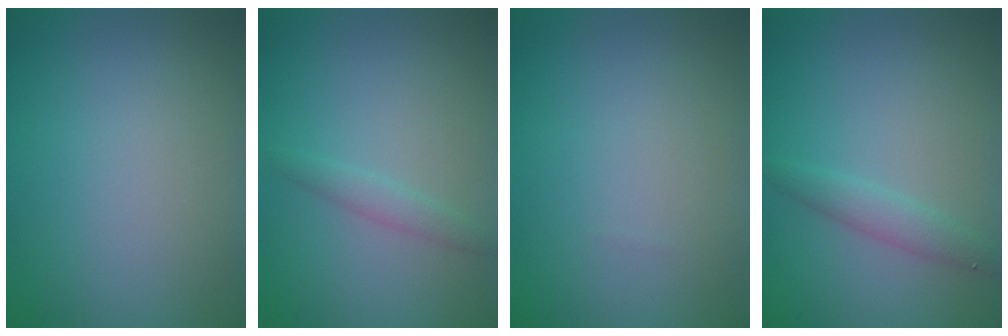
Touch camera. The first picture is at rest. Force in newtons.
{"total": 1.2, "press": 1.2, "slide": 0.1}
{"total": 0.0}
{"total": 1.6, "press": 1.6, "slide": 0.0}